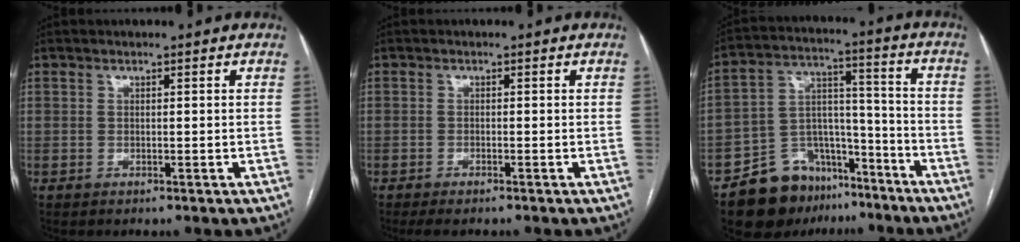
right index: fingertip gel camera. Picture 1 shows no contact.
{"total": 2.4, "force": [-1.9, 0.4, 1.3], "torque": [-0.022, -0.005, -0.028]}
{"total": 14.2, "force": [-10.2, 8.5, 5.0], "torque": [-0.078, 0.054, -0.165]}